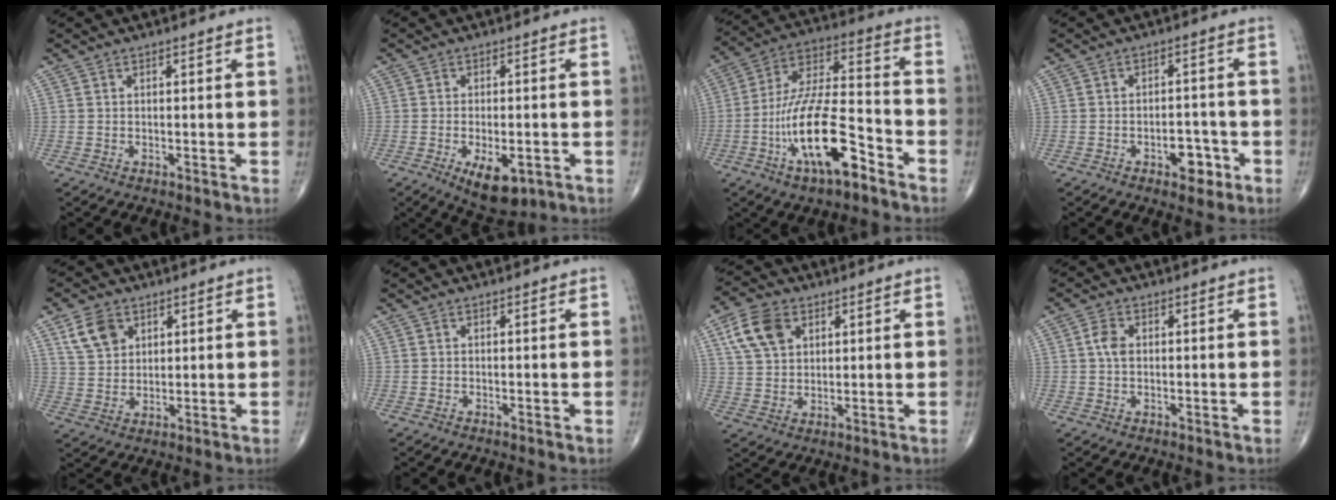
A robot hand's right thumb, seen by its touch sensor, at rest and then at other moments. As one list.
[{"total": 8.6, "force": [-3.3, 4.0, 6.8], "torque": [-0.099, -0.001, -0.041]}, {"total": 18.2, "force": [-8.3, 6.3, 14.9], "torque": [-0.280, 0.057, -0.147]}, {"total": 5.4, "force": [-2.6, 3.1, 3.6], "torque": [-0.029, 0.021, -0.035]}, {"total": 7.0, "force": [3.4, 5.0, 3.5], "torque": [-0.046, -0.011, 0.068]}, {"total": 0.0}, {"total": 9.1, "force": [3.7, 6.1, 5.5], "torque": [-0.091, -0.003, 0.071]}, {"total": 3.0, "force": [0.3, 2.0, 2.2], "torque": [-0.044, 0.004, 0.001]}]